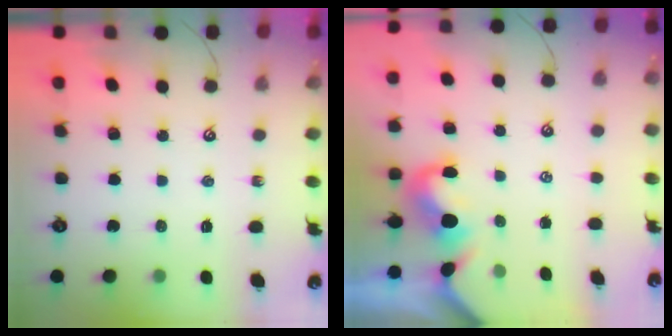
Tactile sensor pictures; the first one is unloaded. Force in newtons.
{"total": 1.6, "press": 1.5, "slide": 0.6}